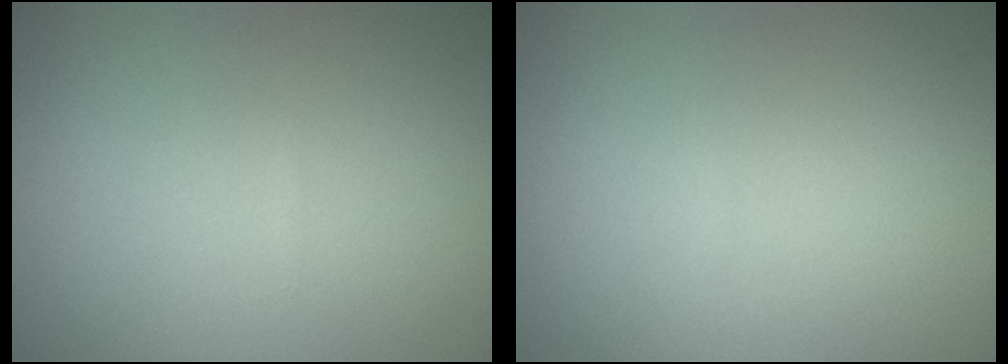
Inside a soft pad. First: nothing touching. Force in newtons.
{"total": 0.0}